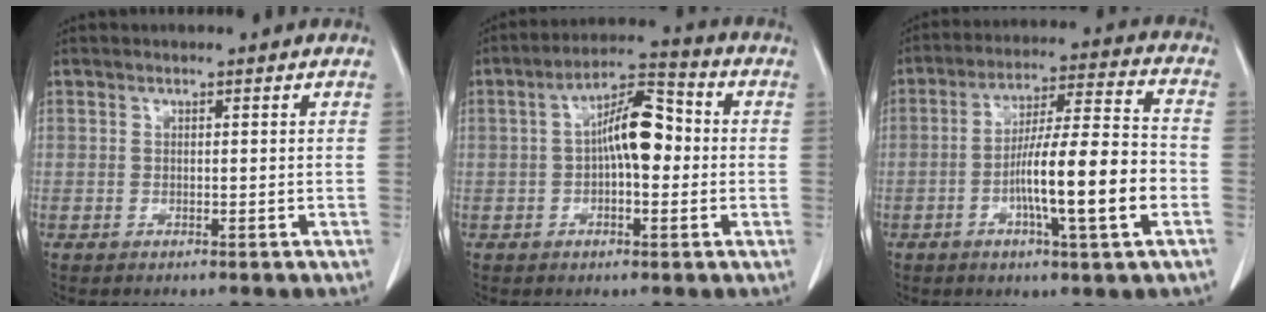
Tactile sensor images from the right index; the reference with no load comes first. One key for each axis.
{"total": 8.8, "fx": 0.1, "fy": 3.0, "fz": 8.3, "tx": -0.150, "ty": 0.029, "tz": -0.004}
{"total": 14.0, "fx": -3.8, "fy": 0.6, "fz": 13.4, "tx": -0.226, "ty": 0.005, "tz": -0.066}